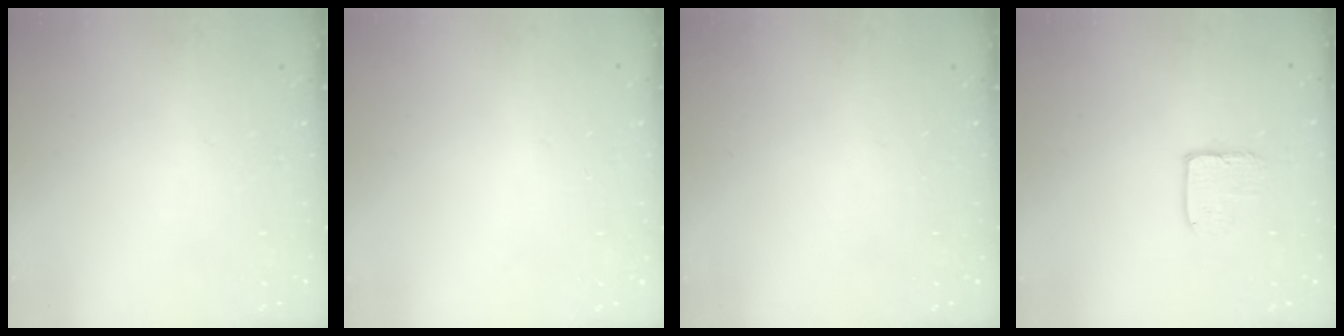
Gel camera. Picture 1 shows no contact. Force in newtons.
{"total": 0.0}
{"total": 0.0}
{"total": 5.1, "press": 5.0, "slide": 0.4}